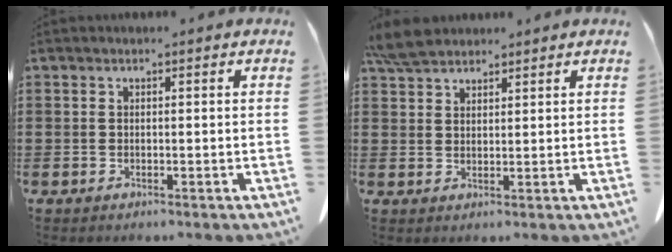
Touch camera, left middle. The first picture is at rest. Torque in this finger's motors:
{"motor_torque": [1.14, 1.00, 0.17, 0.13]}